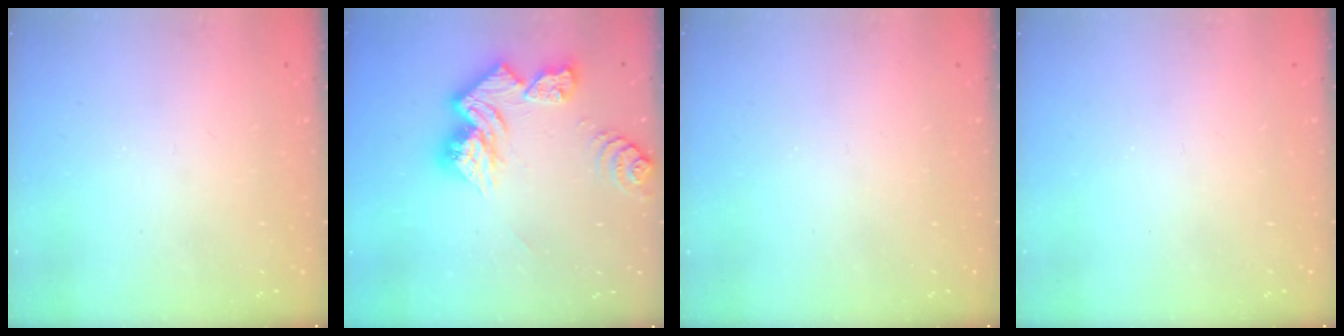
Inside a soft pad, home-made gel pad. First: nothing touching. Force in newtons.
{"total": 14.5, "press": 14.4, "slide": 1.5}
{"total": 0.0}
{"total": 0.0}